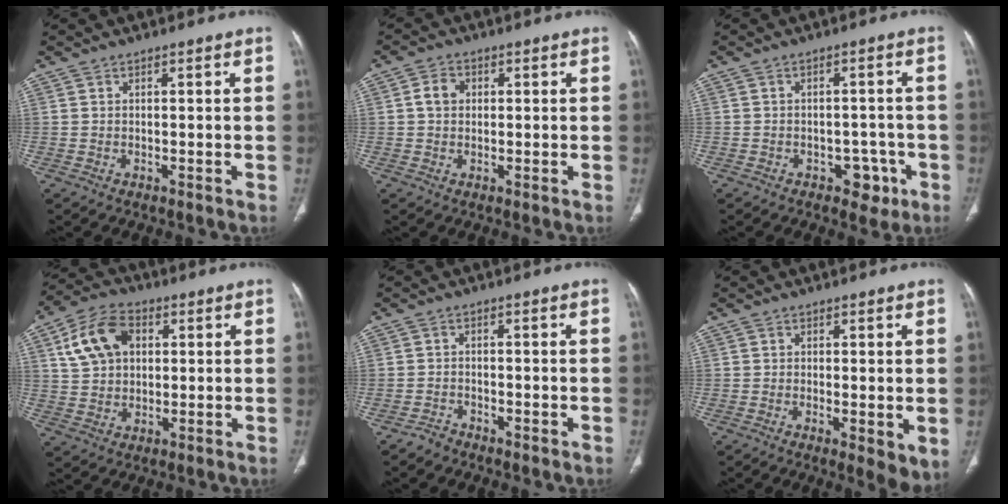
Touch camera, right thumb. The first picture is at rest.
{"total": 3.5, "force": [0.5, 2.8, 2.0], "torque": [-0.030, 0.009, 0.007]}
{"total": 4.9, "force": [-2.4, 3.4, 2.5], "torque": [-0.008, 0.019, -0.028]}
{"total": 11.5, "force": [3.4, 8.0, 7.5], "torque": [-0.127, 0.011, 0.059]}
{"total": 1.7, "force": [-1.6, 0.6, 0.0], "torque": [0.000, 0.003, -0.031]}
{"total": 5.4, "force": [-0.8, 1.8, 5.1], "torque": [-0.079, -0.018, -0.012]}